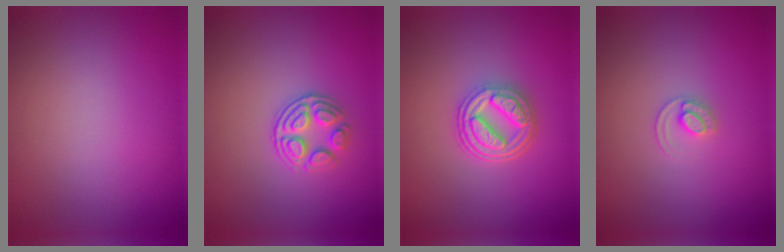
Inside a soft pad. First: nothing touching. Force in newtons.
{"total": 2.9, "press": 2.6, "slide": 1.3}
{"total": 4.8, "press": 3.8, "slide": 3.1}
{"total": 1.5, "press": 1.5, "slide": 0.2}